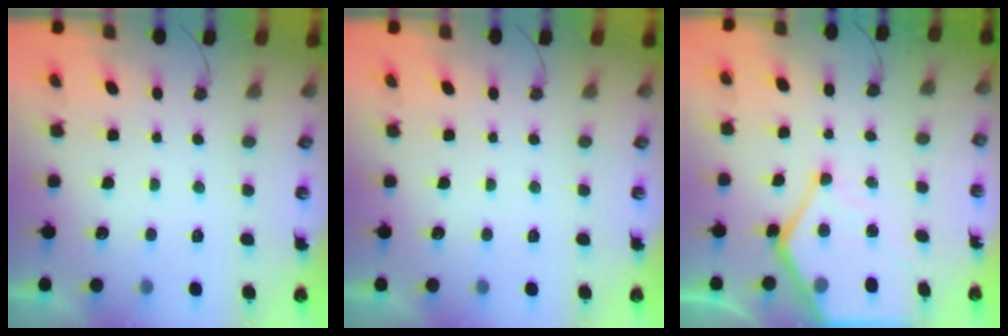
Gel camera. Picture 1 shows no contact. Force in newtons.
{"total": 0.0}
{"total": 12.4, "press": 12.4, "slide": 1.3}